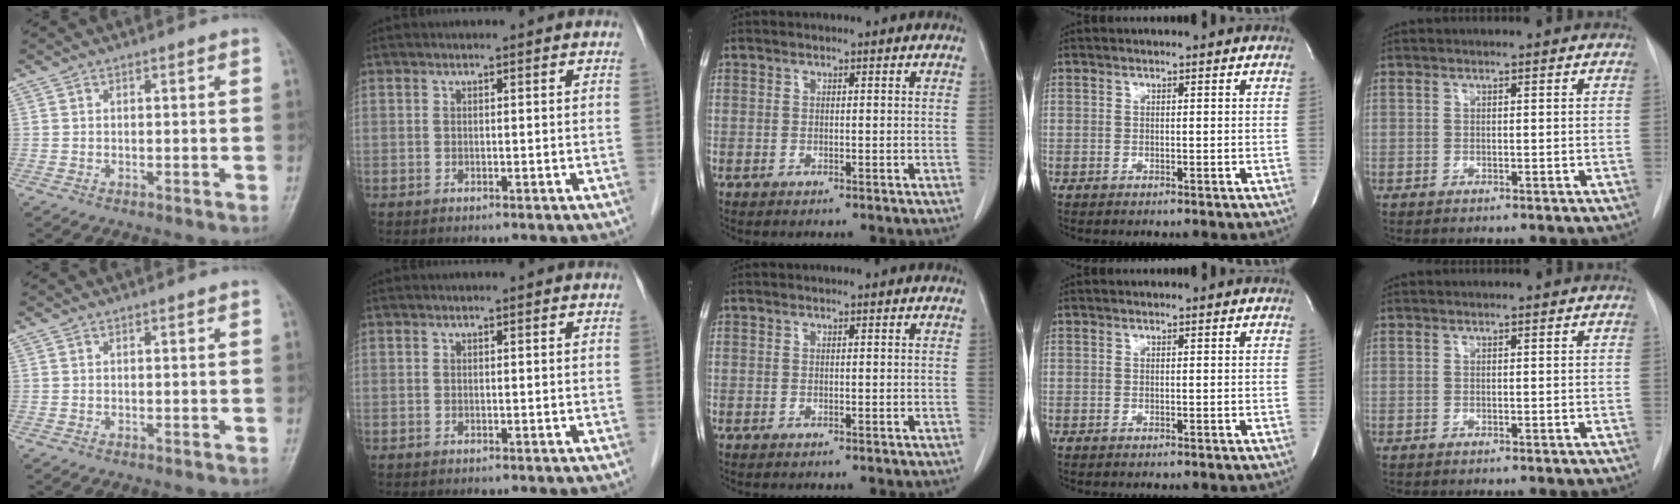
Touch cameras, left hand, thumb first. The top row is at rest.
{}